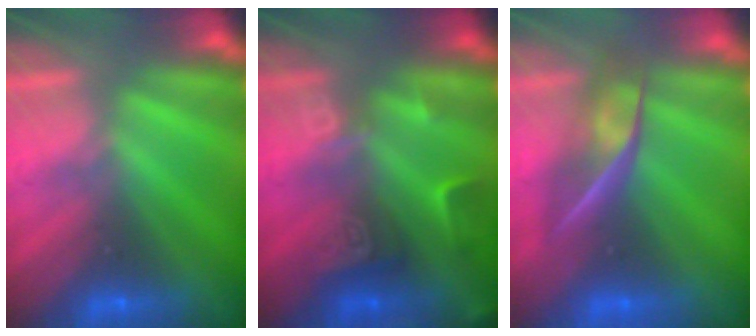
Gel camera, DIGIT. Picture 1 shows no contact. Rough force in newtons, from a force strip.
{"total": 2.6}
{"total": 2.5}